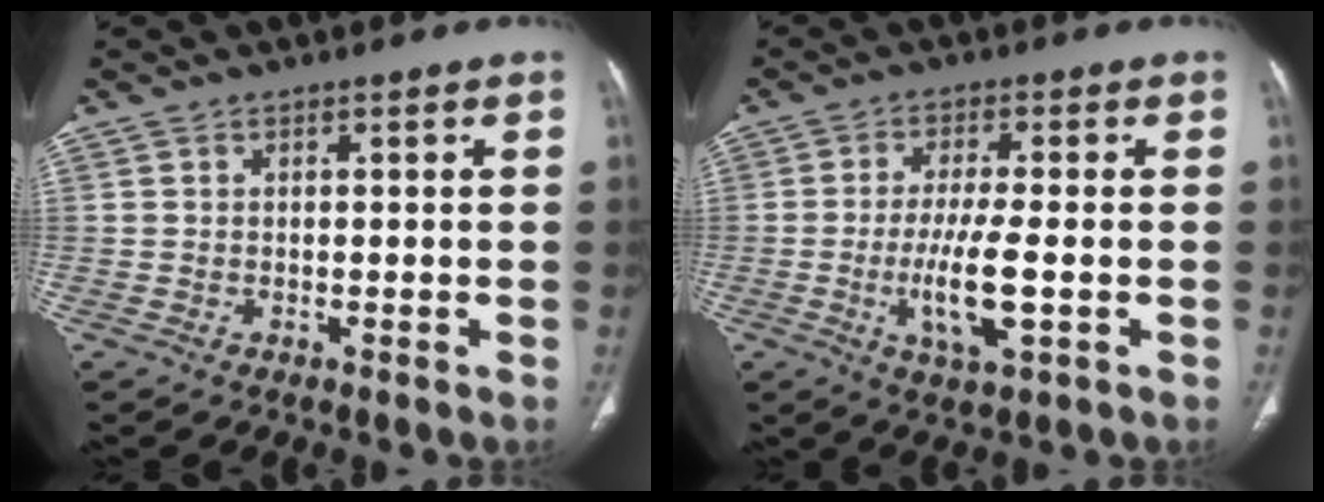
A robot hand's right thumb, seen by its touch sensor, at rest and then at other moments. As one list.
[{"total": 8.6, "force": [-1.9, 2.1, 8.2], "torque": [-0.164, -0.007, -0.035]}]